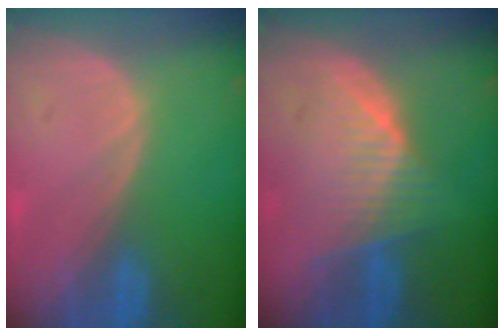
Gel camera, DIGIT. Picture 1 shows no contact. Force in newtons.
{"total": 7.0, "press": 6.5, "slide": 2.8}